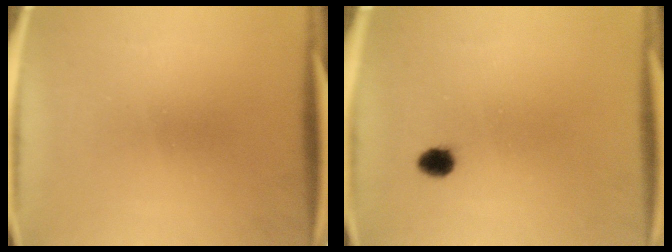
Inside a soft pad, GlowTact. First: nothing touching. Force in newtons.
{"total": 2.5}